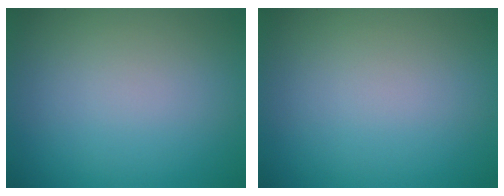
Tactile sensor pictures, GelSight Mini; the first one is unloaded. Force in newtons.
{"total": 0.0}